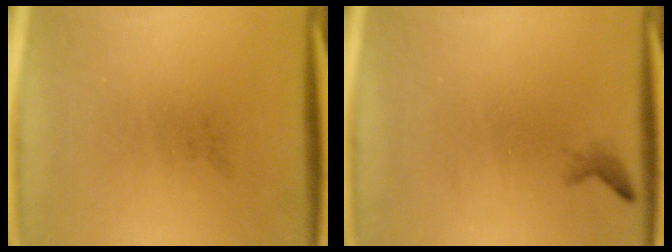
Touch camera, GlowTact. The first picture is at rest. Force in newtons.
{"total": 0.7}